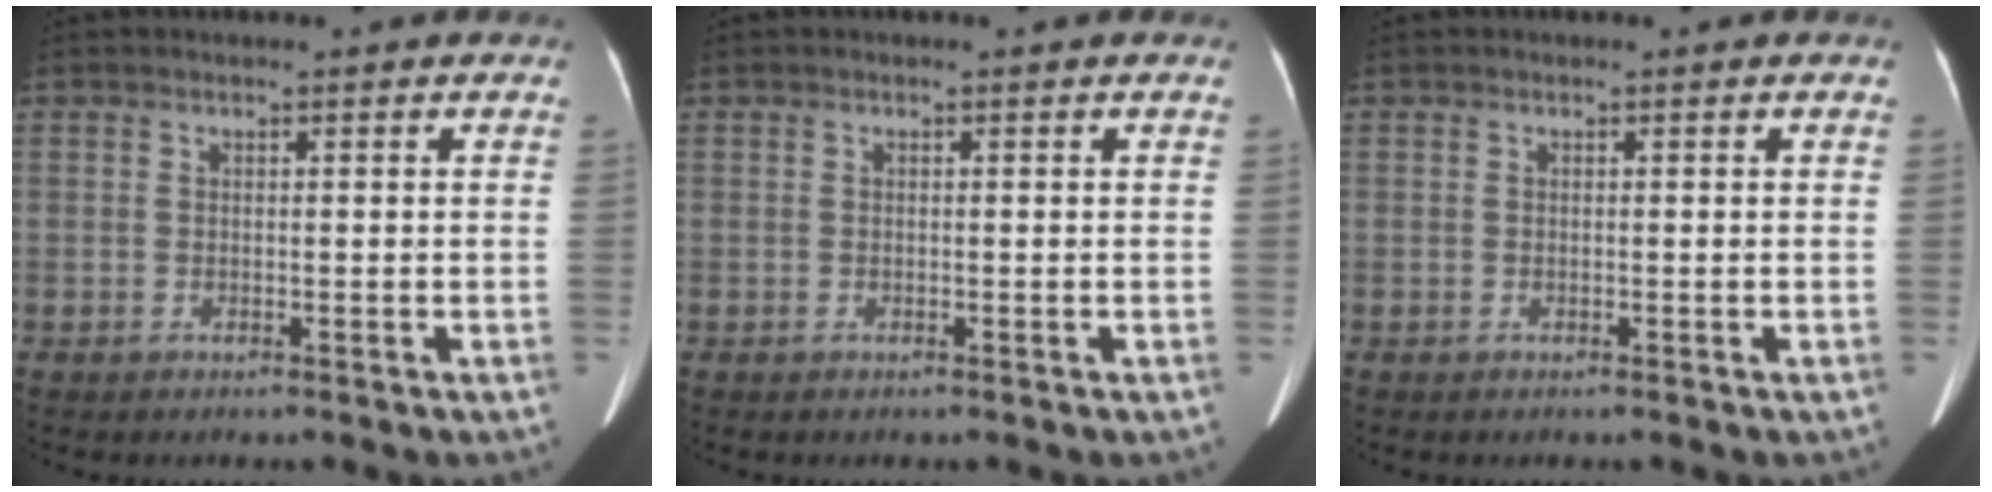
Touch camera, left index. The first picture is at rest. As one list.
[{"total": 0.0}, {"total": 0.0}]